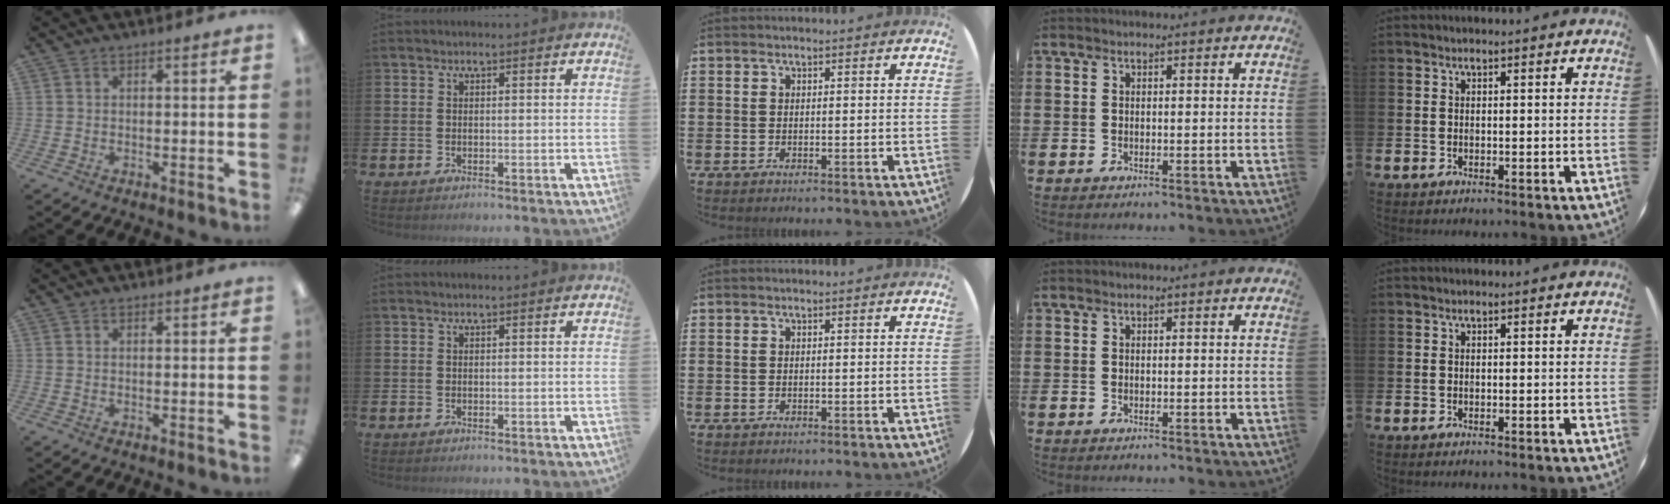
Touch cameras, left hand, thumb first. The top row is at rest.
{"thumb": {"total": 0.5, "force": [0.5, 0.2, 0.0], "torque": [0.000, 0.001, 0.009]}}